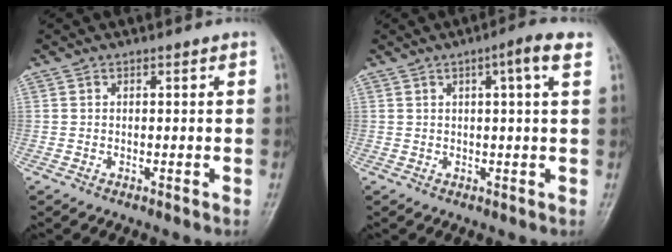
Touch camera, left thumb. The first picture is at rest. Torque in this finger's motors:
{"motor_torque": [-0.03, 0.06, 0.21, 0.45, 0.12]}